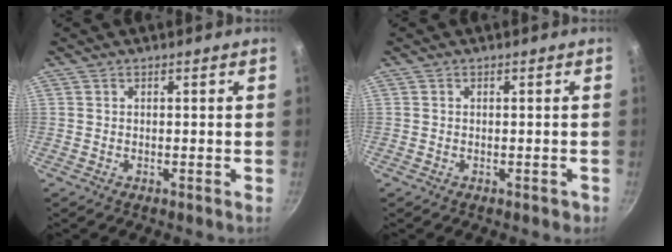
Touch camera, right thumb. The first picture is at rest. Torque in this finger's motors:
{"motor_torque": [0.08, 0.48, -0.15, 0.08, -0.01]}